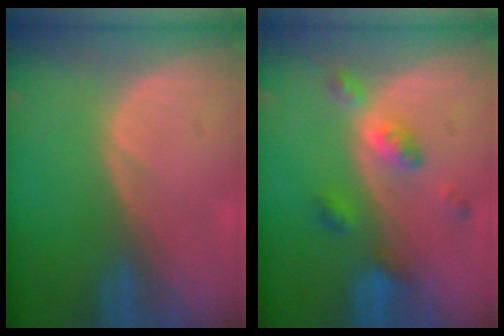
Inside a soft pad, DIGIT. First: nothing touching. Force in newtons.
{"total": 5.2, "press": 4.7, "slide": 2.2}